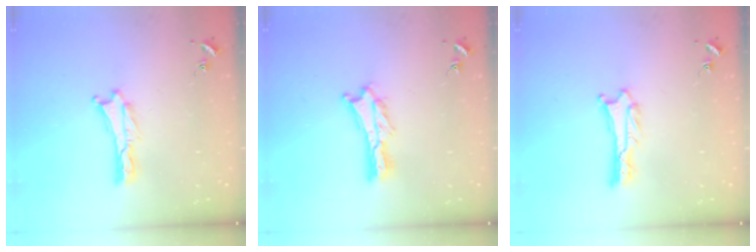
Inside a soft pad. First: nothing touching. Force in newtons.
{"total": 1.8, "press": 1.8, "slide": 0.2}
{"total": 1.3, "press": 1.3, "slide": 0.0}